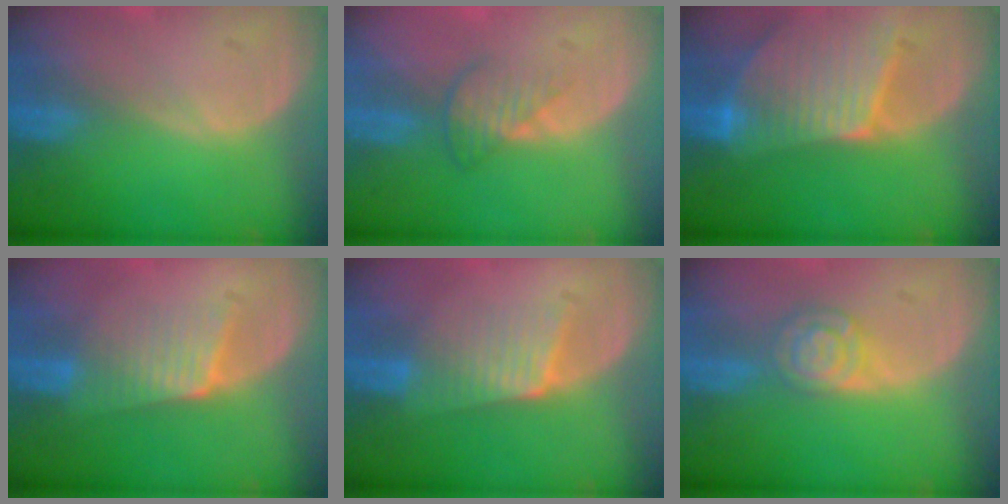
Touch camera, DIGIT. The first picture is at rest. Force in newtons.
{"total": 3.5, "press": 3.1, "slide": 1.7}
{"total": 9.6, "press": 8.5, "slide": 4.5}
{"total": 5.7, "press": 5.4, "slide": 1.9}
{"total": 5.7, "press": 5.4, "slide": 1.9}
{"total": 5.3, "press": 4.7, "slide": 2.4}